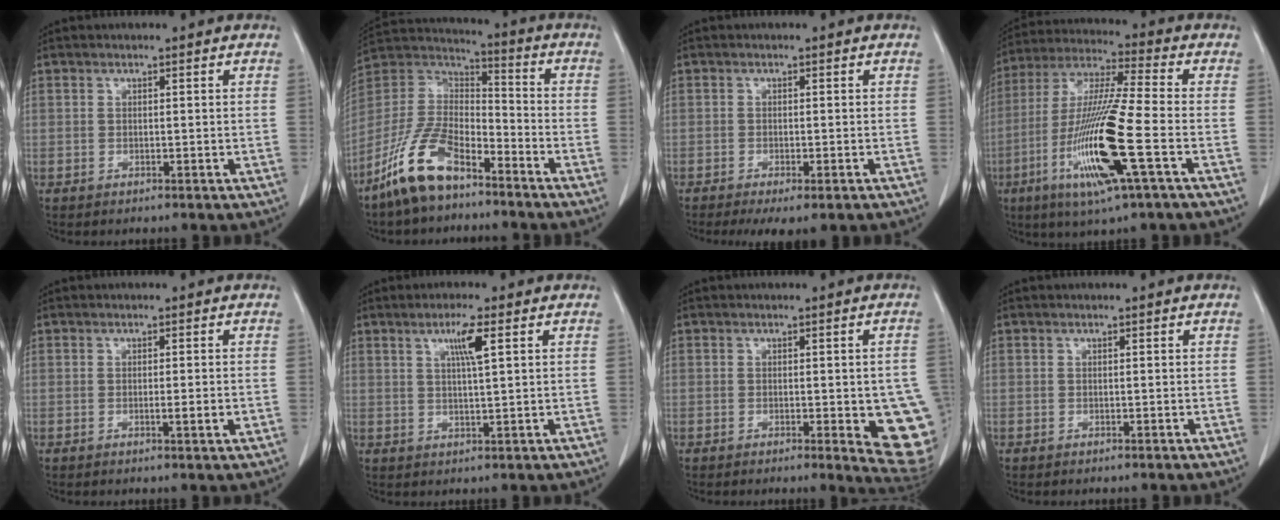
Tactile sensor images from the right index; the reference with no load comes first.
{"total": 13.5, "force": [-9.2, 5.4, 8.3], "torque": [-0.182, 0.009, -0.182]}
{"total": 5.1, "force": [-3.6, 1.3, 3.4], "torque": [-0.047, -0.013, -0.051]}
{"total": 17.3, "force": [-5.7, 0.3, 16.3], "torque": [-0.338, -0.022, -0.110]}
{"total": 2.0, "force": [-0.4, 0.0, 2.0], "torque": [-0.032, -0.005, -0.007]}
{"total": 4.3, "force": [1.8, -0.2, 3.9], "torque": [-0.068, -0.002, 0.031]}
{"total": 10.2, "force": [-2.0, 2.1, 9.8], "torque": [-0.088, -0.011, -0.020]}
{"total": 0.0}